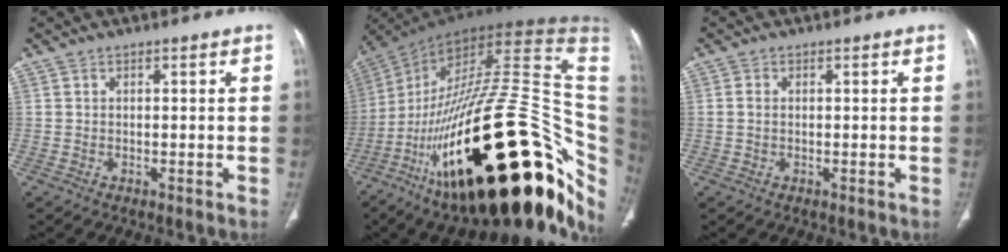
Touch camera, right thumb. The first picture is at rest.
{"total": 49.2, "force": [-12.4, 20.0, 43.2], "torque": [-0.581, 0.082, -0.194]}
{"total": 1.6, "force": [0.1, 1.1, 1.1], "torque": [-0.025, 0.003, 0.005]}